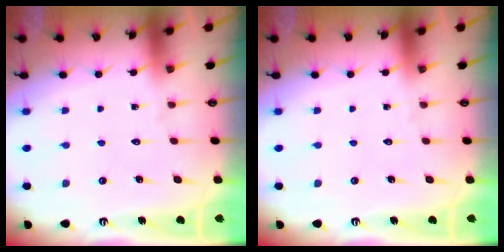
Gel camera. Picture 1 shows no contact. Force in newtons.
{"total": 0.0}